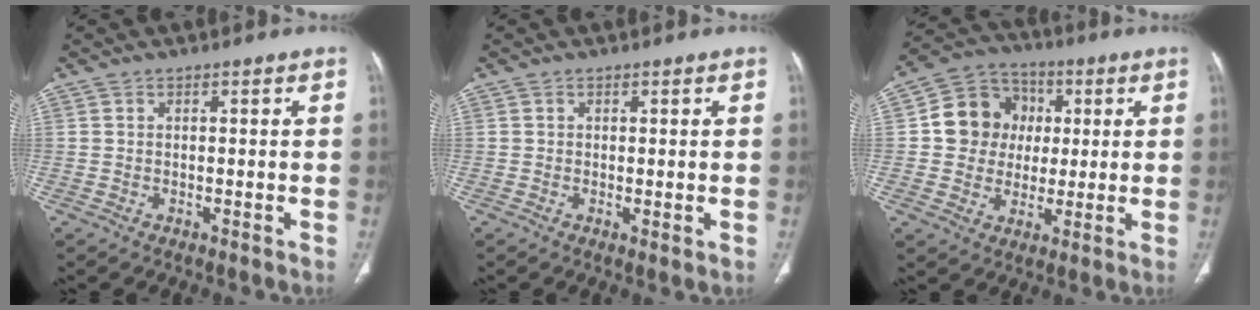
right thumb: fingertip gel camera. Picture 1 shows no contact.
{"total": 0.8, "force": [0.0, 0.3, 0.8], "torque": [-0.018, -0.006, 0.000]}
{"total": 12.0, "force": [1.5, 10.9, 4.9], "torque": [-0.044, 0.013, 0.021]}